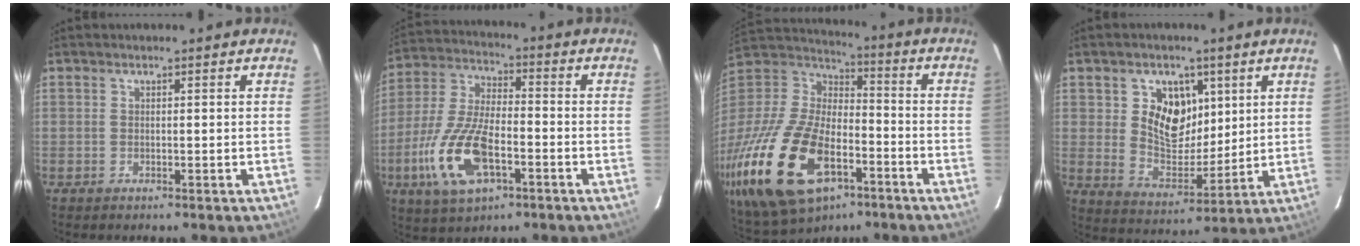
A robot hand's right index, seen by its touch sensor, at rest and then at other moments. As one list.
[{"total": 16.0, "force": [-6.0, 7.0, 13.0], "torque": [-0.289, -0.009, -0.111]}, {"total": 34.0, "force": [-15.4, 18.8, 23.8], "torque": [-0.542, -0.042, -0.258]}, {"total": 10.7, "force": [3.6, 7.8, 6.3], "torque": [-0.114, -0.001, 0.073]}]